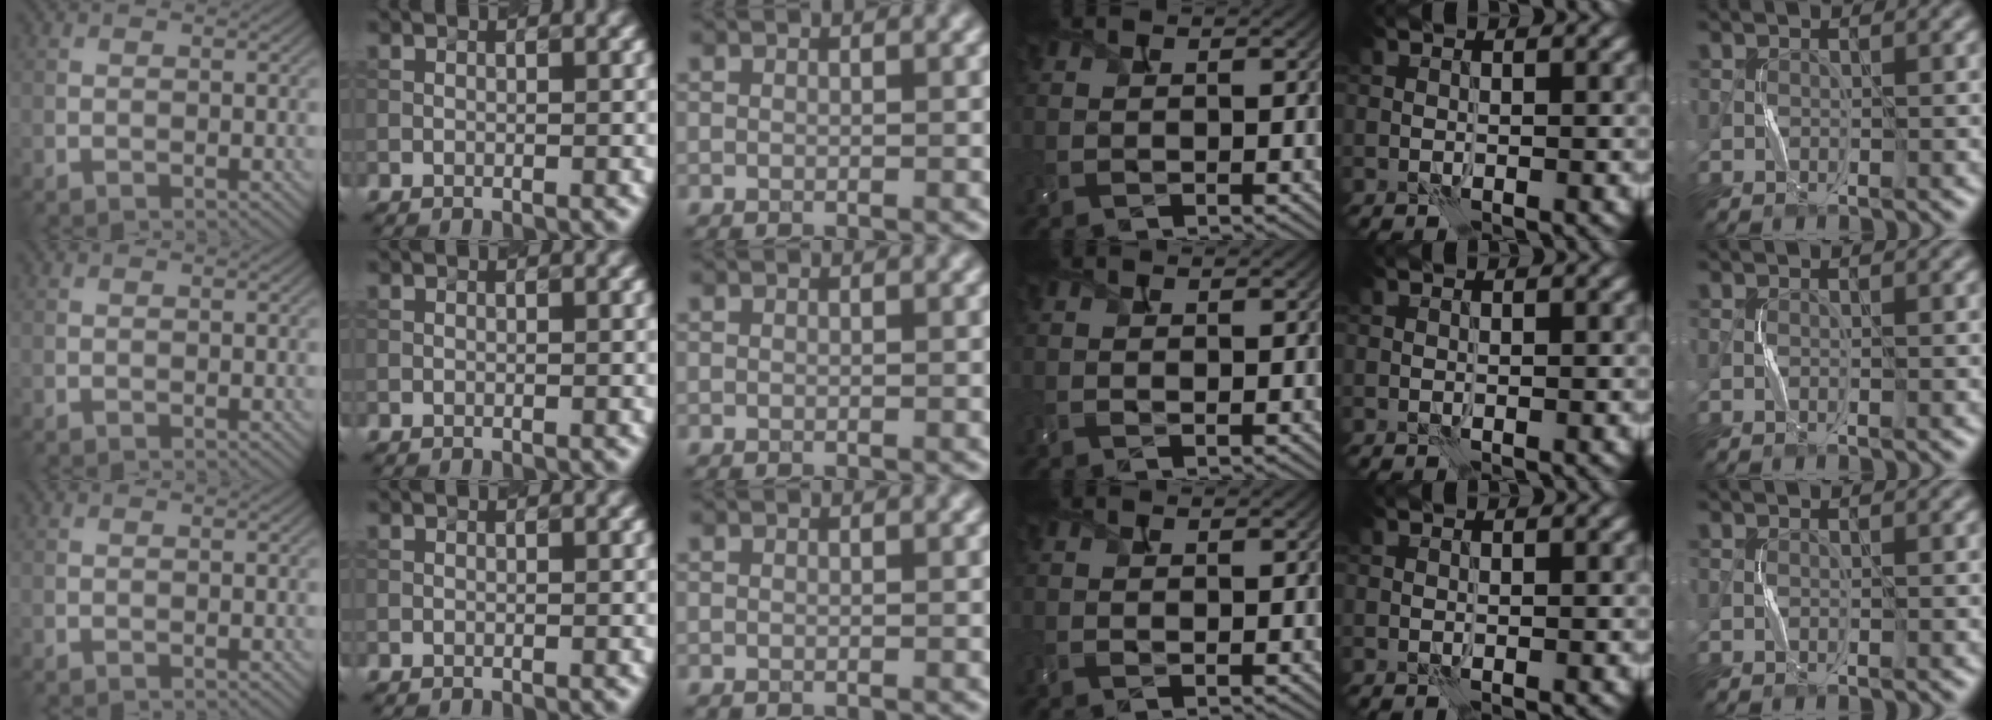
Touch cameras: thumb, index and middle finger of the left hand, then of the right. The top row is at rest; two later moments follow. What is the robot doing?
{"motion": "squeeze", "object": "bubble wrap"}